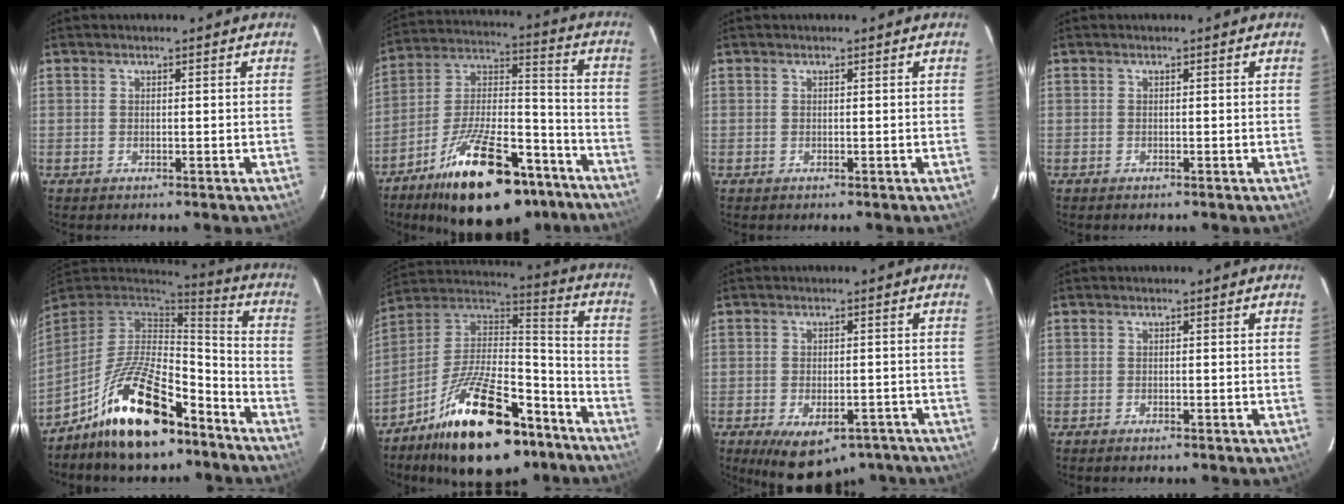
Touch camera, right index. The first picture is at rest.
{"total": 25.7, "force": [-17.0, 10.2, 16.2], "torque": [-0.278, 0.015, -0.255]}
{"total": 0.0}
{"total": 0.0}
{"total": 20.2, "force": [-12.8, 8.1, 13.3], "torque": [-0.254, 0.007, -0.218]}
{"total": 25.6, "force": [-15.6, 11.1, 17.1], "torque": [-0.305, 0.011, -0.241]}
{"total": 13.6, "force": [-9.0, 6.6, 7.7], "torque": [-0.137, -0.013, -0.116]}
{"total": 1.1, "force": [-0.8, 0.4, 0.6], "torque": [-0.010, -0.003, -0.016]}